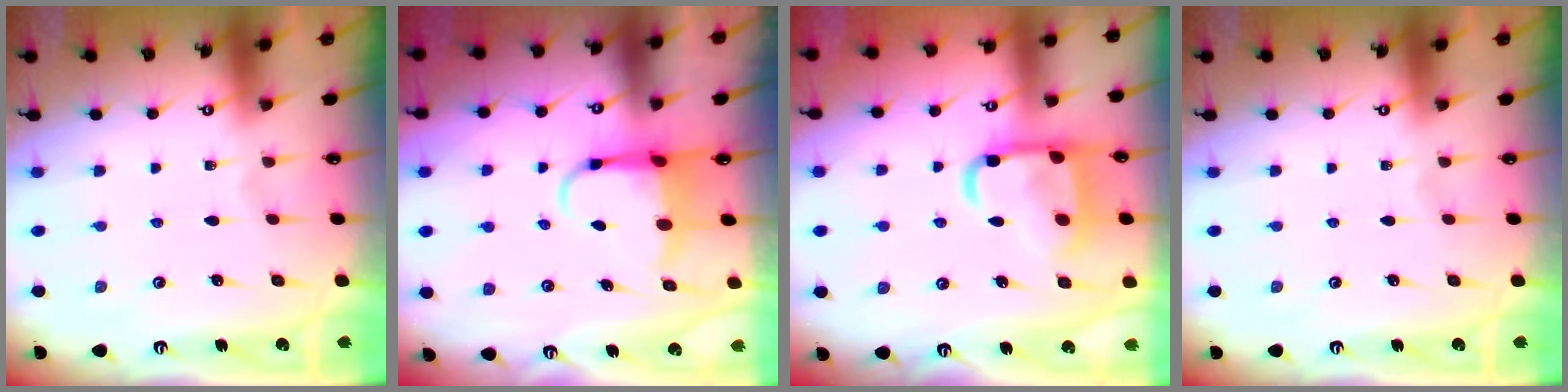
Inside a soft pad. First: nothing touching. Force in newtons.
{"total": 5.7, "press": 5.5, "slide": 1.3}
{"total": 15.7, "press": 15.6, "slide": 1.6}
{"total": 0.0}